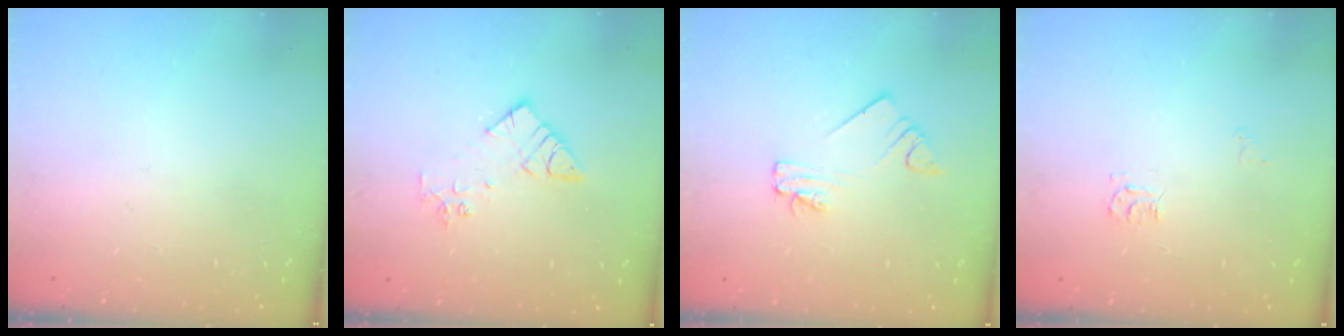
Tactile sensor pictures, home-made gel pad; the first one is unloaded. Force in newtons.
{"total": 8.8, "press": 8.8, "slide": 0.7}
{"total": 2.0, "press": 2.0, "slide": 0.1}
{"total": 3.9, "press": 3.9, "slide": 0.6}